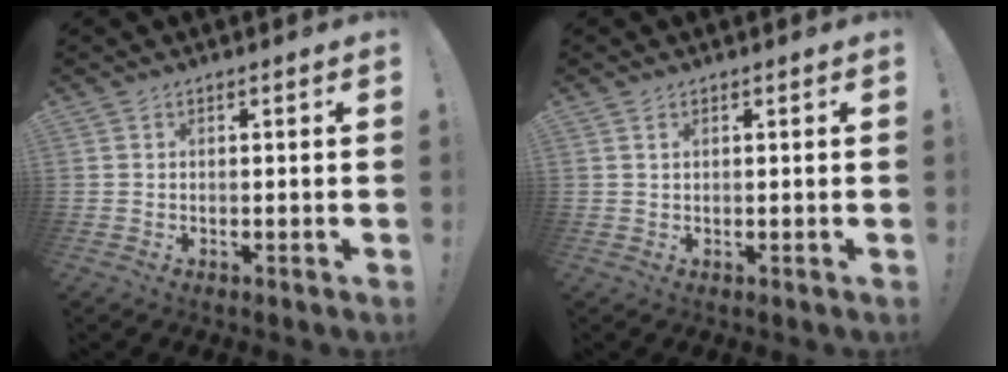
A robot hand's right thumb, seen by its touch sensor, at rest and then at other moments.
{"total": 1.0, "force": [0.5, 0.3, 0.7], "torque": [-0.012, 0.000, 0.009]}